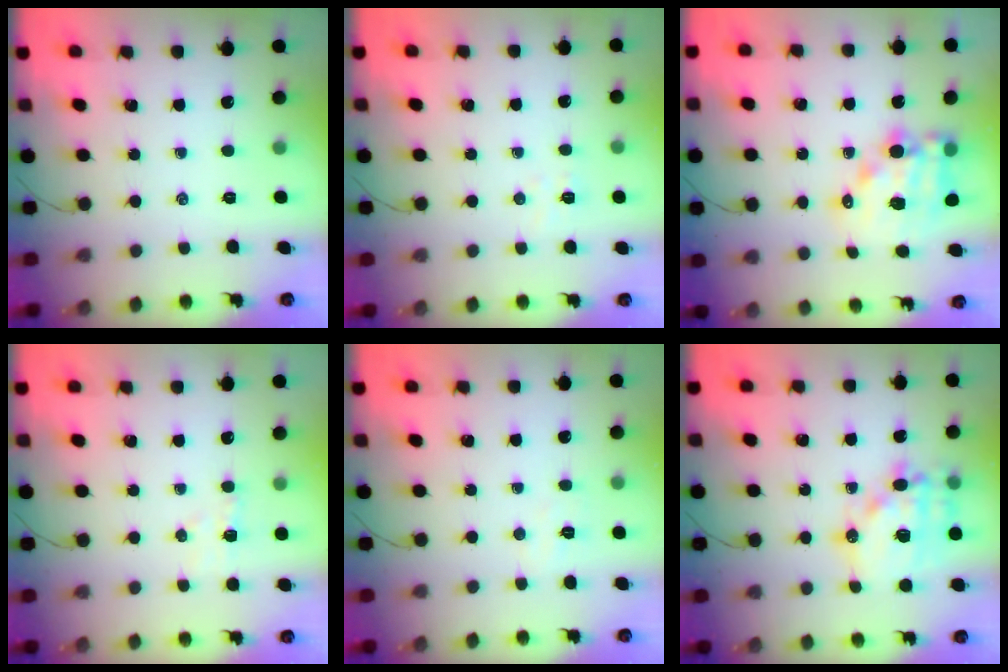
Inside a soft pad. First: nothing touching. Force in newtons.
{"total": 4.5, "press": 4.4, "slide": 1.1}
{"total": 11.9, "press": 11.6, "slide": 2.9}
{"total": 4.9, "press": 4.7, "slide": 1.3}
{"total": 3.2, "press": 3.1, "slide": 0.8}
{"total": 17.4, "press": 17.1, "slide": 3.2}